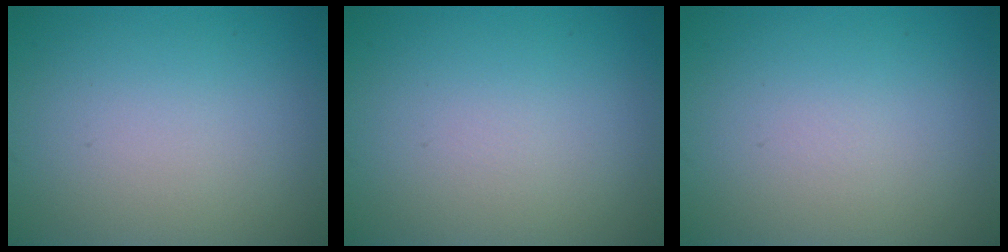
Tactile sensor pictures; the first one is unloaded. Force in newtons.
{"total": 0.0}
{"total": 0.0}